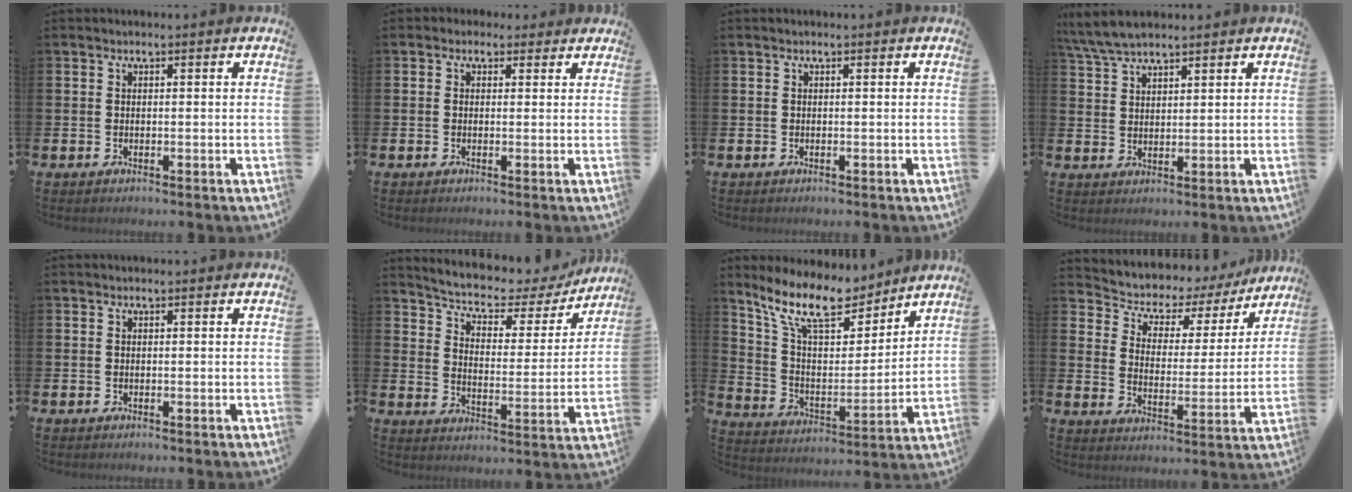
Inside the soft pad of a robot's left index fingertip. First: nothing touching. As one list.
[{"total": 1.3, "force": [0.9, 1.0, 0.0], "torque": [0.001, 0.004, 0.014]}, {"total": 0.0}, {"total": 5.4, "force": [5.0, 1.1, 1.8], "torque": [-0.052, -0.012, 0.094]}, {"total": 0.0}, {"total": 6.4, "force": [5.7, 2.1, 1.8], "torque": [-0.059, -0.044, 0.092]}, {"total": 12.2, "force": [10.2, 4.1, 5.4], "torque": [-0.132, -0.058, 0.182]}, {"total": 6.0, "force": [5.4, 2.5, 1.0], "torque": [-0.049, -0.048, 0.086]}]